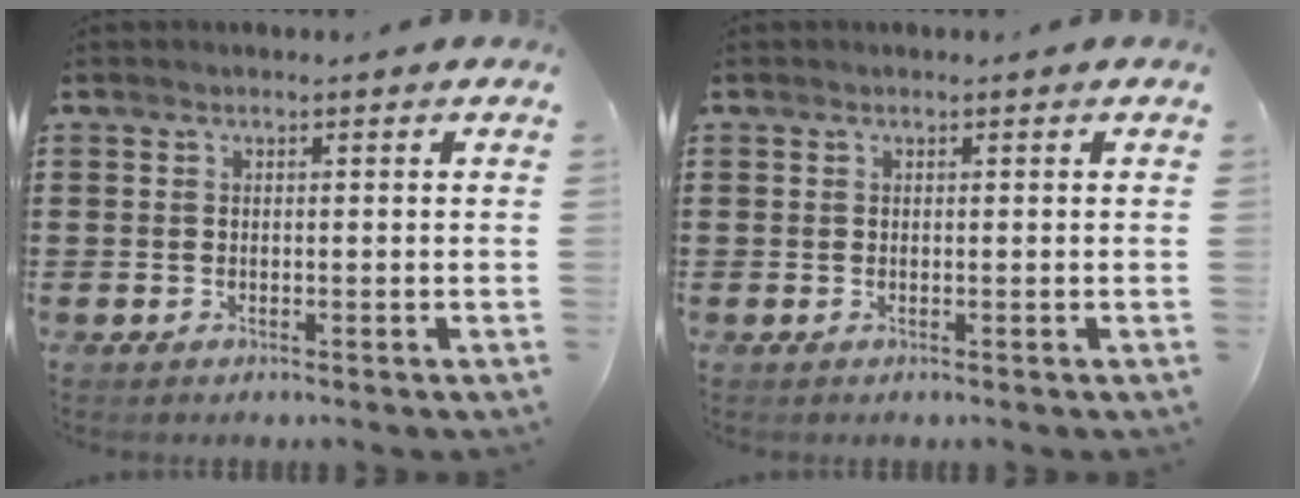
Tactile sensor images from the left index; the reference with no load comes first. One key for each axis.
{"total": 0.0}